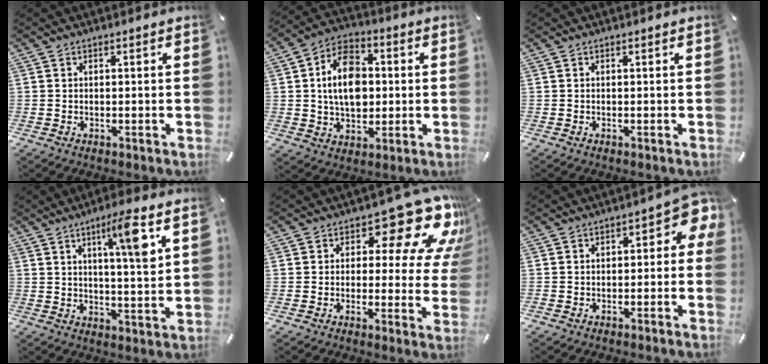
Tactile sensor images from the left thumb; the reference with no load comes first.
{"total": 13.3, "force": [0.8, 9.8, 8.9], "torque": [-0.158, 0.014, 0.015]}
{"total": 0.0}
{"total": 9.6, "force": [4.5, 0.7, 8.4], "torque": [-0.133, -0.017, 0.065]}
{"total": 17.4, "force": [9.7, 8.4, 11.7], "torque": [-0.147, -0.067, 0.160]}
{"total": 5.3, "force": [0.1, 3.3, 4.1], "torque": [-0.048, -0.004, -0.008]}